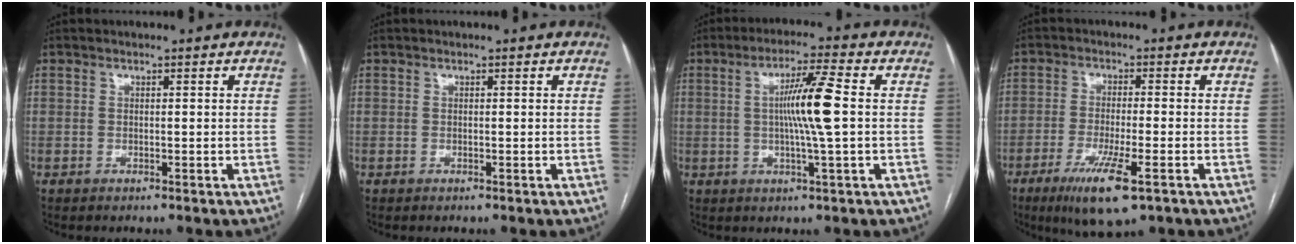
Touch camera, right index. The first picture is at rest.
{"total": 0.0}
{"total": 8.5, "force": [0.5, -0.7, 8.5], "torque": [-0.151, 0.000, 0.006]}
{"total": 9.3, "force": [-5.0, 1.2, 7.7], "torque": [-0.143, -0.024, -0.081]}